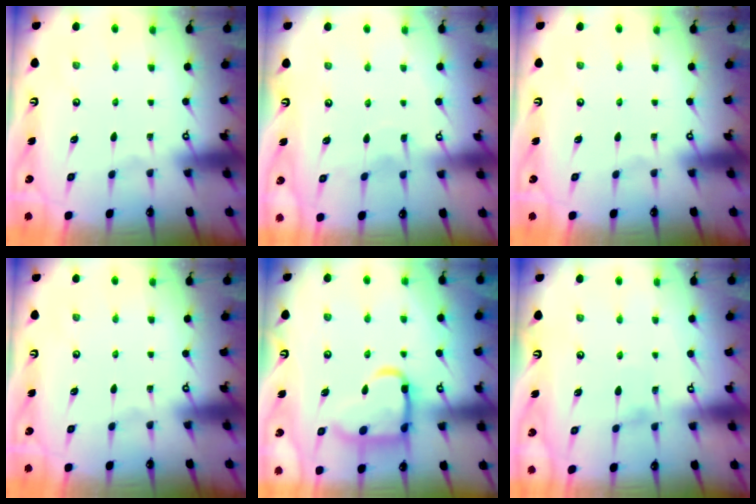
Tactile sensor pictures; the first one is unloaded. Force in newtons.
{"total": 6.7, "press": 6.7, "slide": 0.1}
{"total": 0.0}
{"total": 0.0}
{"total": 15.6, "press": 15.5, "slide": 1.5}
{"total": 5.3, "press": 5.3, "slide": 0.5}